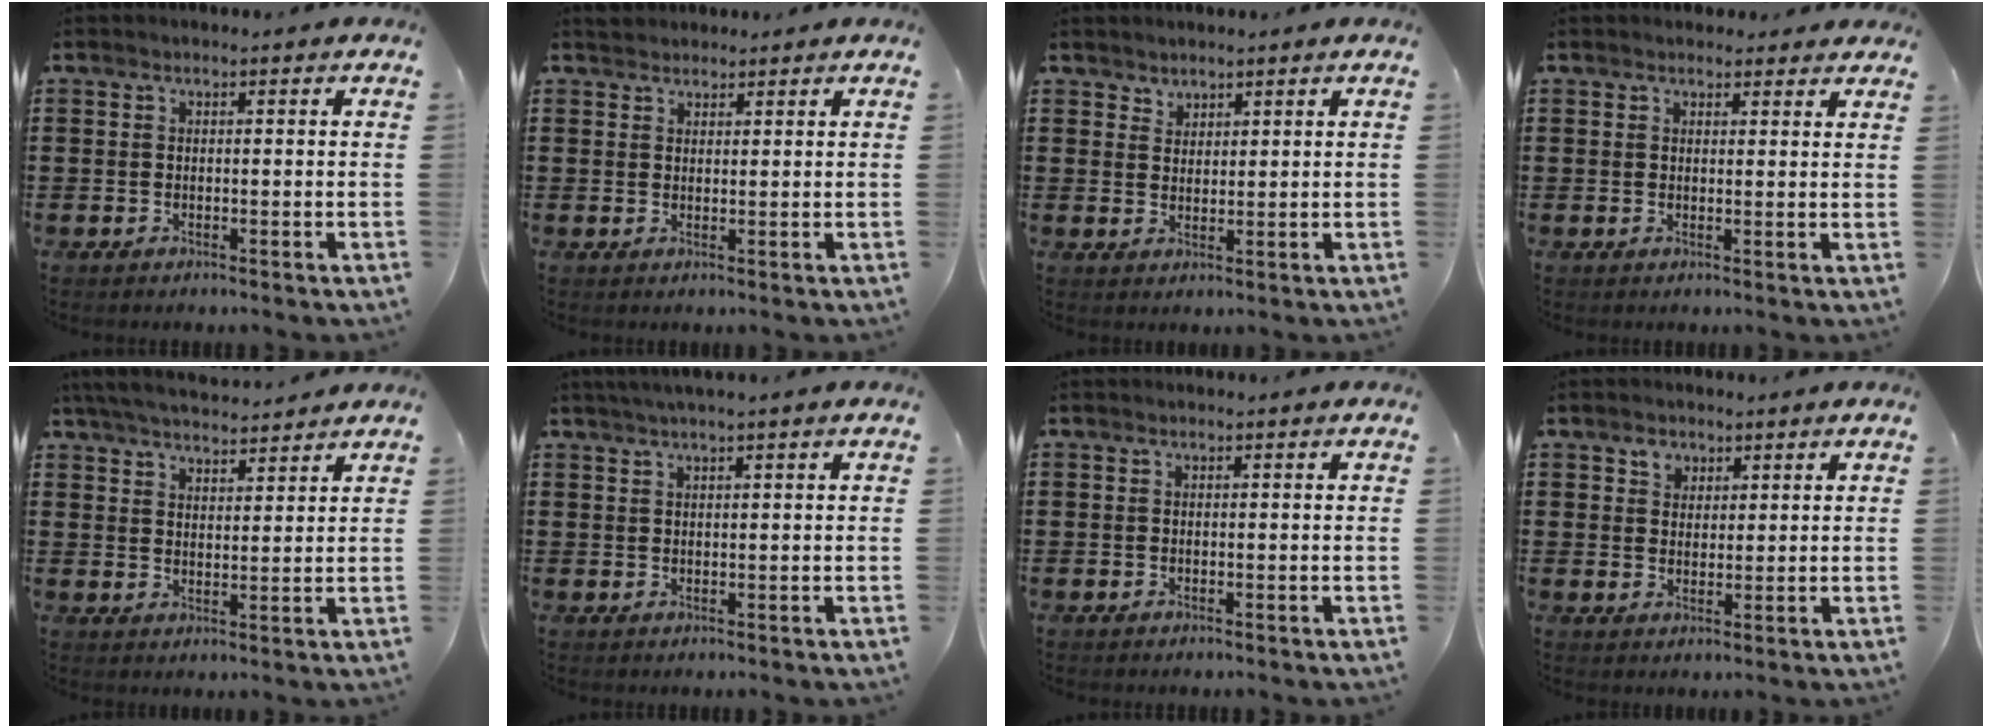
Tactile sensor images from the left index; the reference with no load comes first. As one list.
[{"total": 1.8, "force": [1.7, 0.6, -0.1], "torque": [-0.003, 0.004, 0.035]}, {"total": 2.0, "force": [1.8, 0.8, -0.2], "torque": [0.000, 0.003, 0.036]}, {"total": 1.9, "force": [1.8, 0.7, 0.2], "torque": [-0.001, 0.000, 0.033]}, {"total": 4.9, "force": [4.8, 0.3, 1.1], "torque": [-0.036, -0.016, 0.087]}, {"total": 1.6, "force": [1.2, -0.3, 1.1], "torque": [-0.021, 0.001, 0.021]}, {"total": 0.0}, {"total": 2.4, "force": [1.5, 1.9, 0.5], "torque": [-0.001, 0.000, 0.024]}]